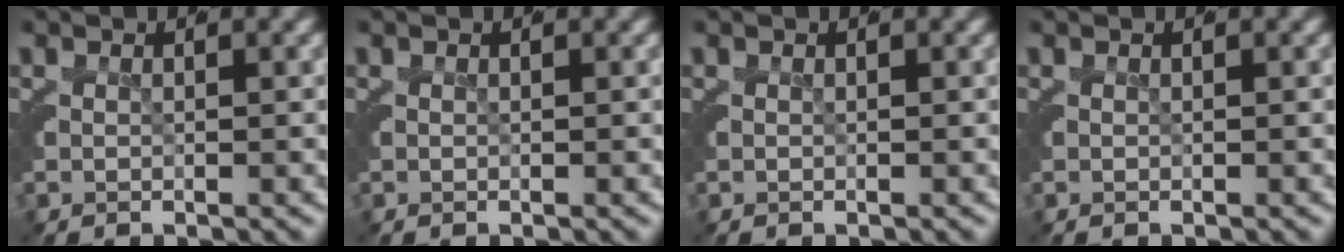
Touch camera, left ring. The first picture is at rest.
{"total": 0.0}
{"total": 0.0}
{"total": 0.0}